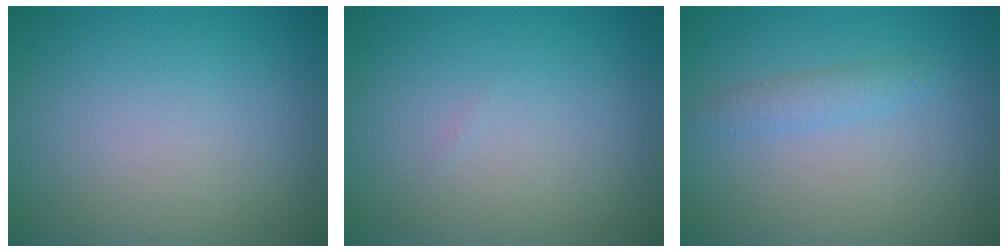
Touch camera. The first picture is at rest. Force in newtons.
{"total": 0.0}
{"total": 1.4, "press": 1.4, "slide": 0.0}